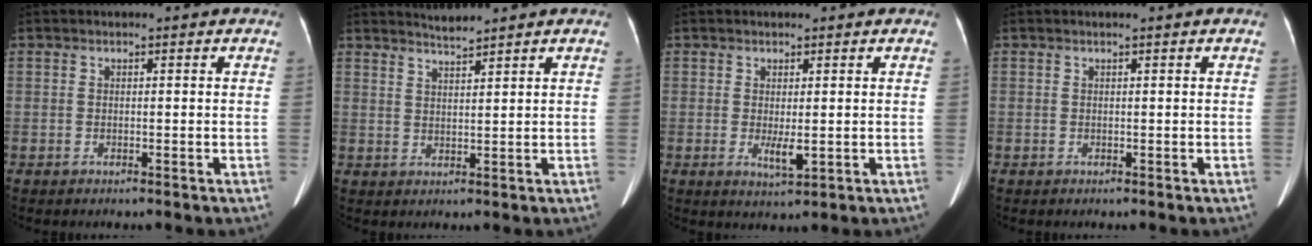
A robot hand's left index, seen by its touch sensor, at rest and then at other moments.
{"total": 2.6, "force": [2.6, -0.4, 0.3], "torque": [-0.010, 0.000, 0.051]}
{"total": 2.8, "force": [0.2, 0.7, 2.7], "torque": [-0.048, -0.007, 0.009]}
{"total": 0.0}